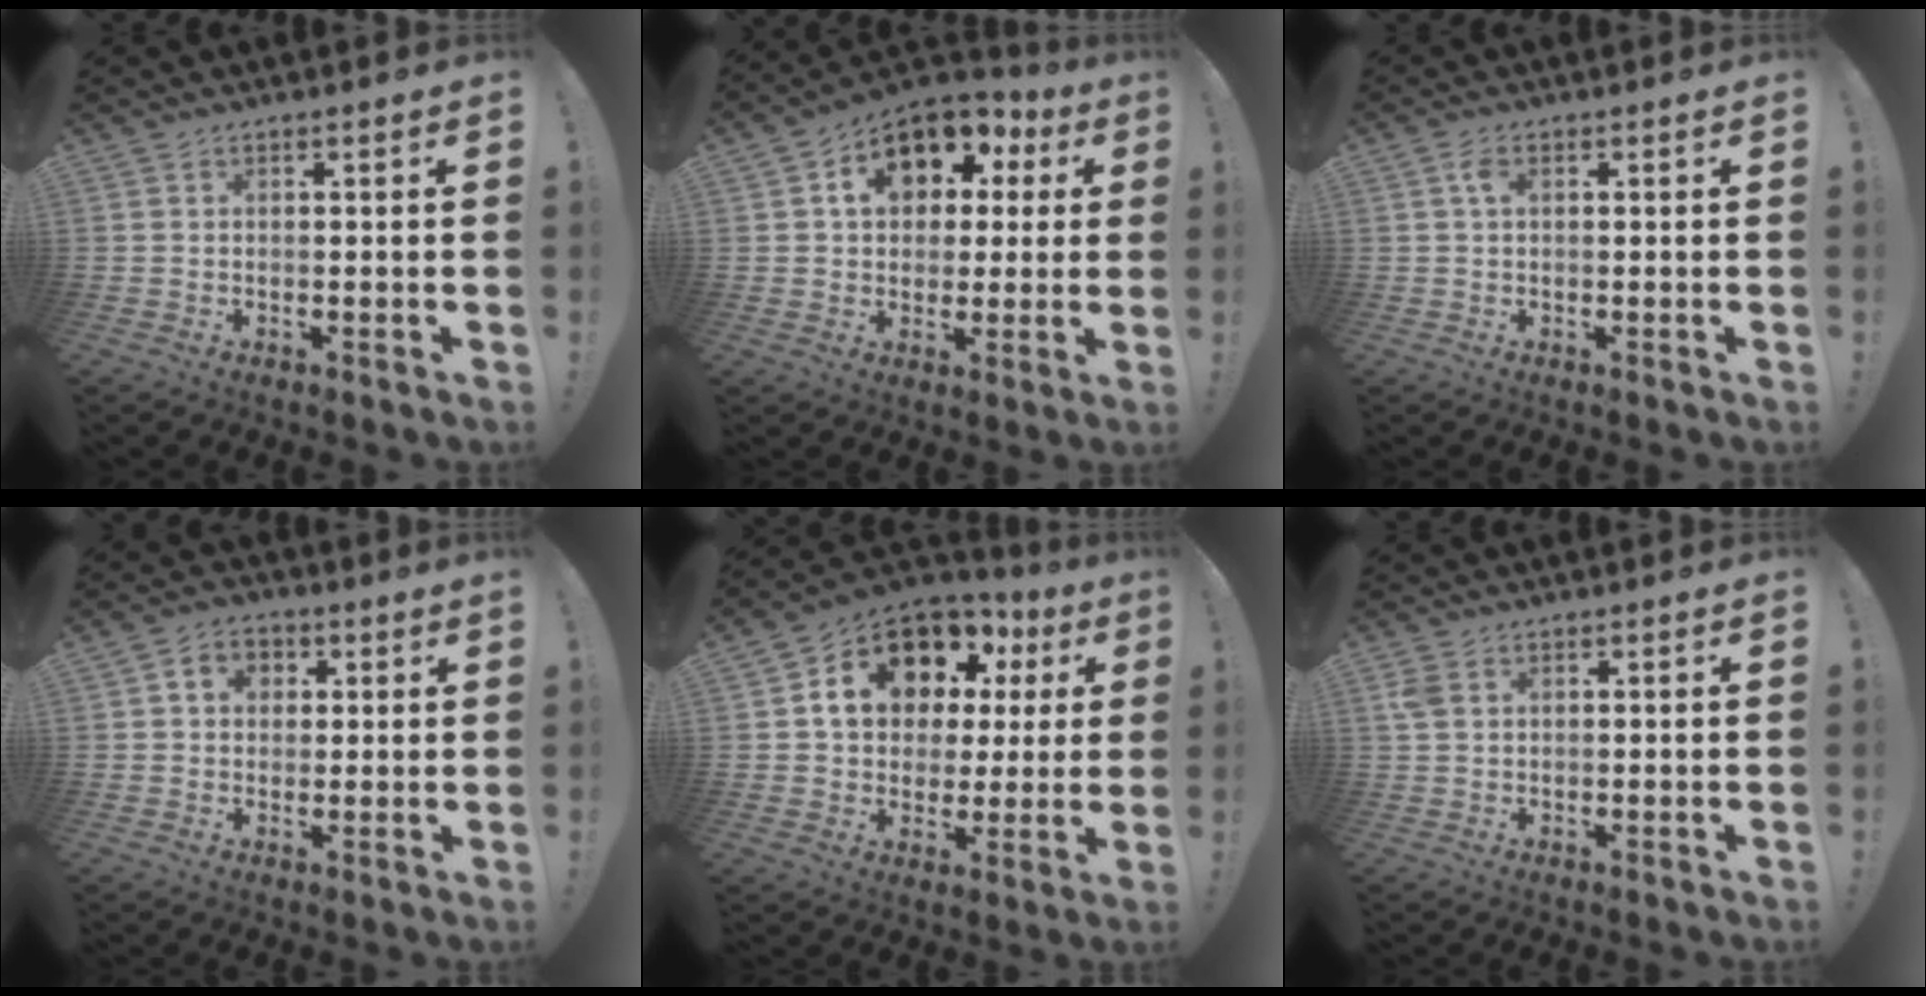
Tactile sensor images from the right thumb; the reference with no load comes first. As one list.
[{"total": 13.4, "force": [5.1, 9.7, 7.6], "torque": [-0.116, -0.018, 0.093]}, {"total": 2.7, "force": [0.8, 1.4, 2.1], "torque": [-0.040, 0.002, 0.012]}, {"total": 5.8, "force": [1.9, 4.6, 3.0], "torque": [-0.043, 0.002, 0.034]}, {"total": 15.6, "force": [7.5, 10.7, 8.7], "torque": [-0.143, -0.043, 0.145]}, {"total": 3.3, "force": [1.3, 2.2, 2.1], "torque": [-0.037, 0.004, 0.026]}]